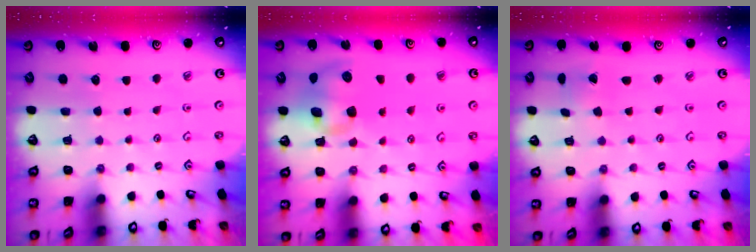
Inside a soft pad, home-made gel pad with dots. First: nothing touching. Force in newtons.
{"total": 9.8, "press": 9.7, "slide": 1.8}
{"total": 1.2, "press": 1.2, "slide": 0.4}